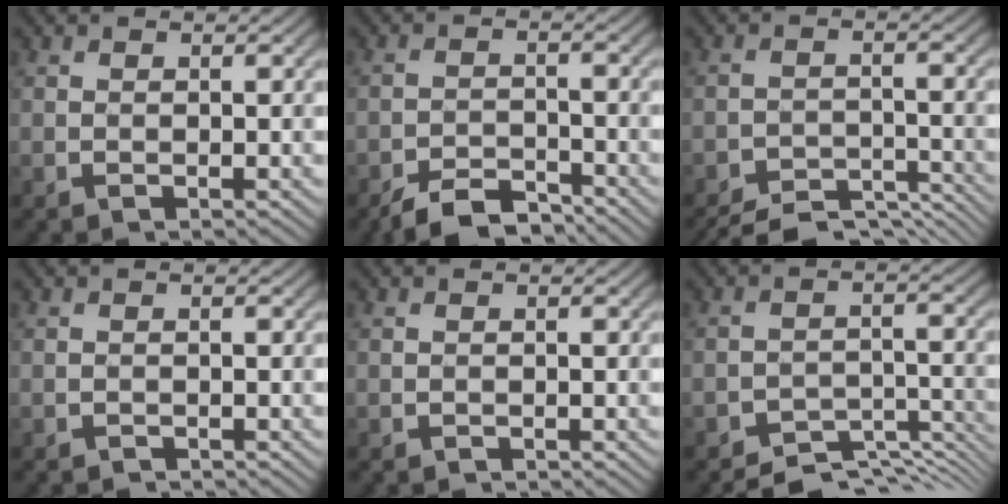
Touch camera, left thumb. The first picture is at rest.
{"total": 5.8, "force": [-4.9, 1.8, 2.5], "torque": [-0.038, -0.003, -0.089]}
{"total": 9.3, "force": [-8.7, 1.8, 2.7], "torque": [-0.046, -0.003, -0.129]}
{"total": 0.9, "force": [-0.9, 0.1, 0.0], "torque": [0.001, -0.001, -0.018]}
{"total": 0.6, "force": [-0.6, 0.0, 0.0], "torque": [0.002, 0.000, -0.012]}
{"total": 7.2, "force": [-6.6, 1.9, 2.4], "torque": [-0.036, 0.001, -0.103]}